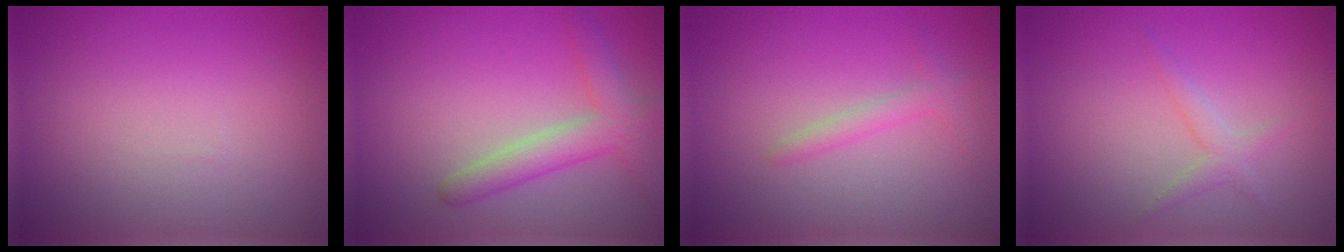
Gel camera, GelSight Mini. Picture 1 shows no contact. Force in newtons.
{"total": 3.8, "press": 3.8, "slide": 0.2}
{"total": 1.4, "press": 1.4, "slide": 0.1}
{"total": 1.4, "press": 1.4, "slide": 0.1}